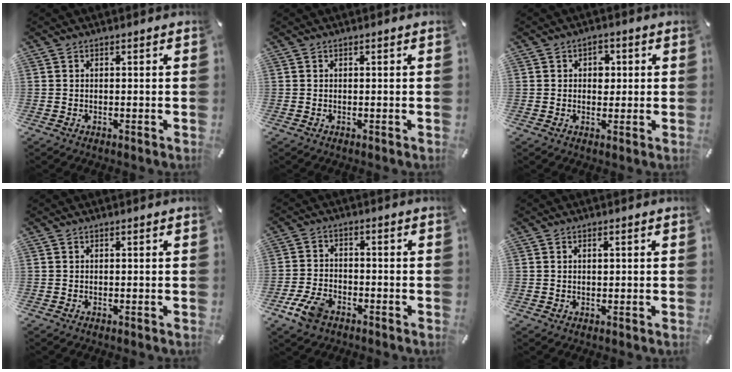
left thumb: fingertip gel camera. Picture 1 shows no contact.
{"total": 0.0}
{"total": 3.8, "force": [0.5, 3.0, 2.3], "torque": [-0.016, -0.003, -0.002]}
{"total": 0.0}
{"total": 7.3, "force": [-4.2, 4.4, 4.1], "torque": [-0.092, 0.016, -0.078]}
{"total": 1.0, "force": [0.3, 0.5, 0.8], "torque": [-0.017, 0.002, 0.004]}